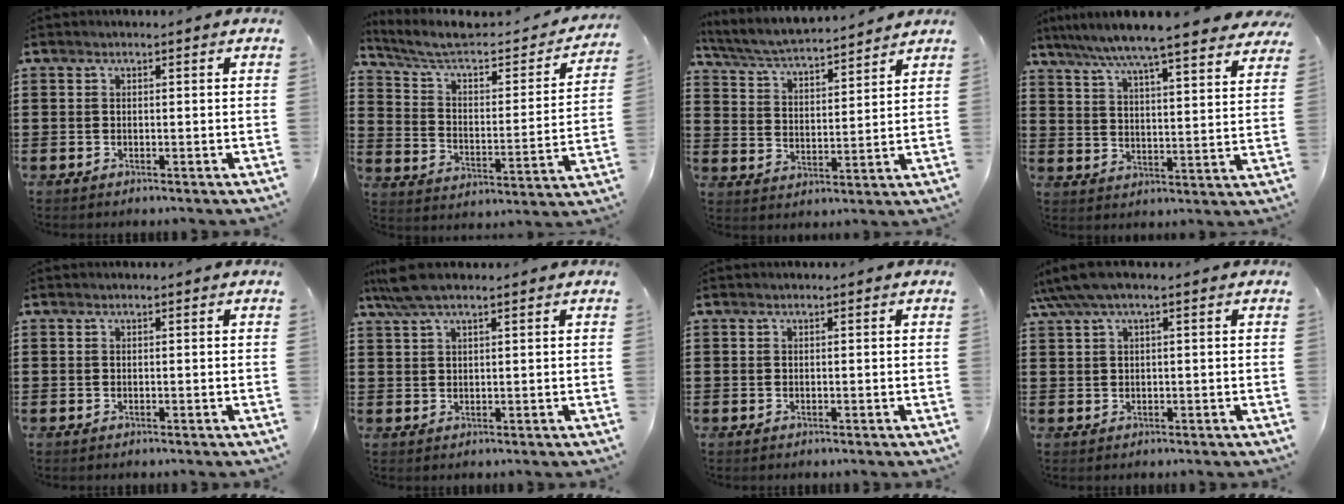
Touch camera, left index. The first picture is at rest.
{"total": 7.1, "force": [5.8, 1.8, 3.6], "torque": [-0.096, -0.036, 0.096]}
{"total": 4.8, "force": [4.5, 0.0, 1.5], "torque": [-0.050, -0.032, 0.074]}
{"total": 7.0, "force": [6.2, -0.5, 3.2], "torque": [-0.087, -0.039, 0.102]}
{"total": 0.0}
{"total": 4.7, "force": [3.2, 0.9, 3.3], "torque": [-0.070, 0.006, 0.060]}
{"total": 0.0}
{"total": 2.7, "force": [1.2, 0.4, 2.4], "torque": [-0.062, -0.004, 0.016]}